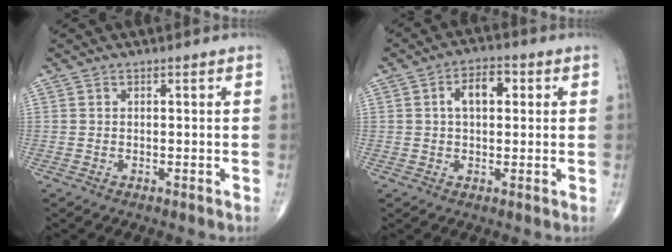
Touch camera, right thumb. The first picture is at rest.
{"total": 6.2, "force": [1.3, 3.6, 4.9], "torque": [-0.073, 0.014, 0.015]}